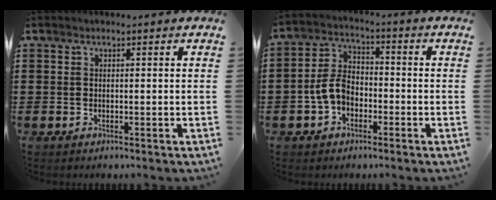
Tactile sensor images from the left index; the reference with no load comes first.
{"total": 5.8, "force": [-2.1, 4.0, 3.6], "torque": [-0.096, 0.007, -0.048]}